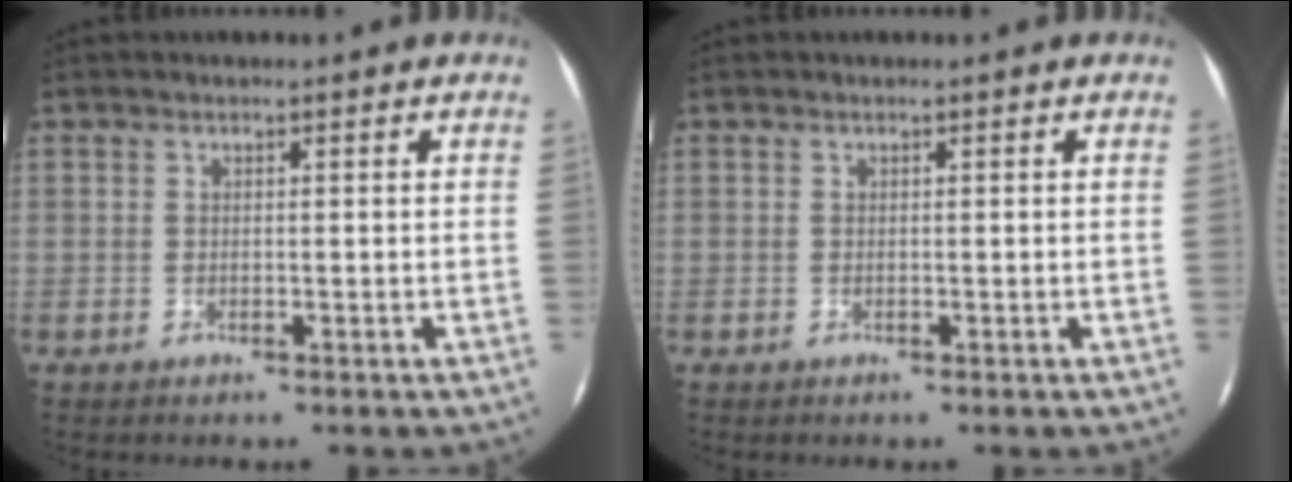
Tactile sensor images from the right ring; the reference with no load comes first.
{"total": 0.0}